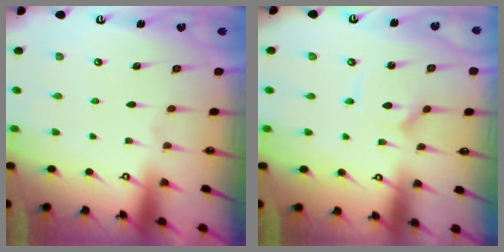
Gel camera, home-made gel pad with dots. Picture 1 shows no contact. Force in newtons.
{"total": 1.5, "press": 1.5, "slide": 0.1}